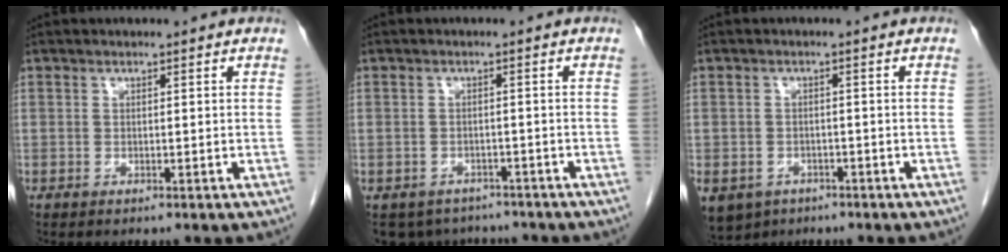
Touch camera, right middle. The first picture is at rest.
{"total": 7.1, "force": [-6.0, 3.7, 0.7], "torque": [-0.007, 0.004, -0.075]}
{"total": 9.5, "force": [-5.1, 7.4, 3.1], "torque": [-0.086, -0.004, -0.070]}